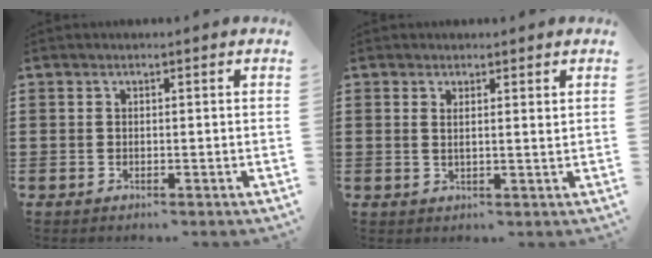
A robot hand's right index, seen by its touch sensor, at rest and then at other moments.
{"total": 1.6, "force": [1.0, -0.1, 1.2], "torque": [-0.019, -0.004, 0.017]}